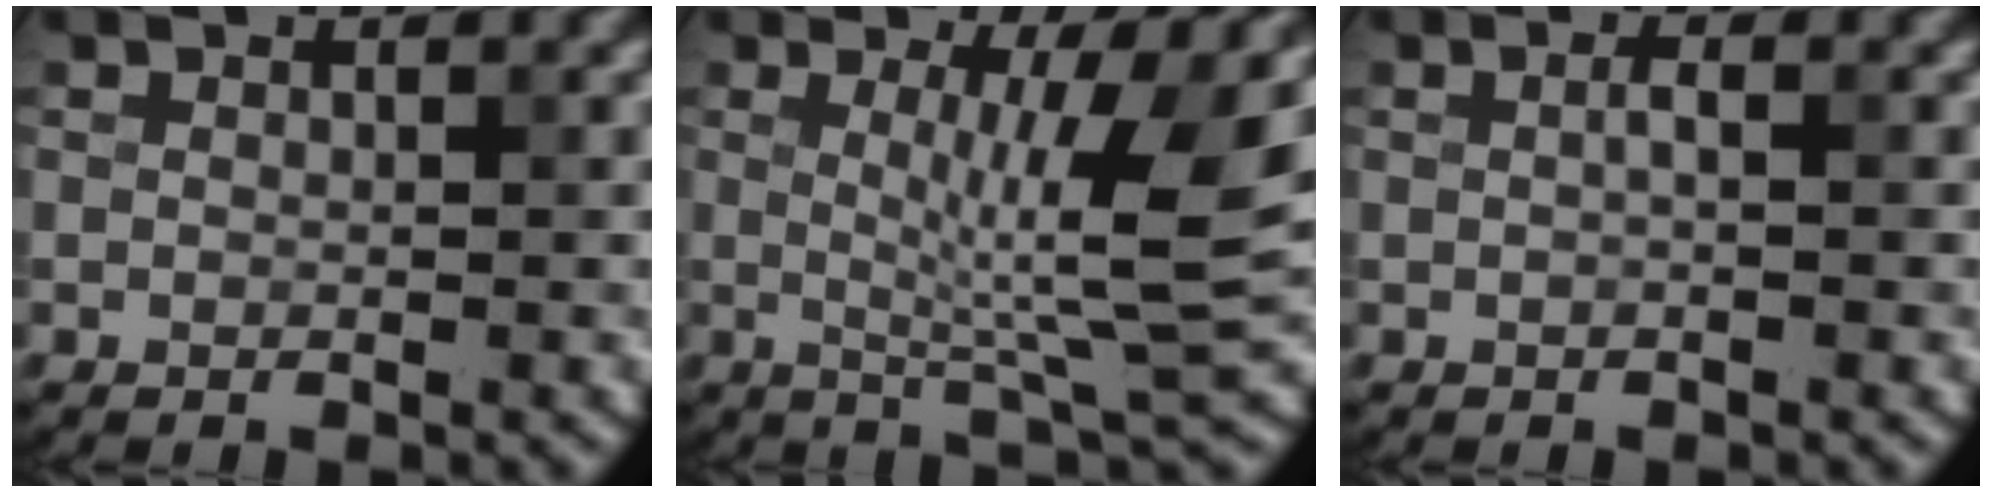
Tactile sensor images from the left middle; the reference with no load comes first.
{"total": 6.1, "force": [0.7, 0.7, 6.0], "torque": [-0.101, -0.013, 0.016]}
{"total": 0.7, "force": [0.1, 0.1, 0.7], "torque": [-0.016, 0.005, 0.003]}